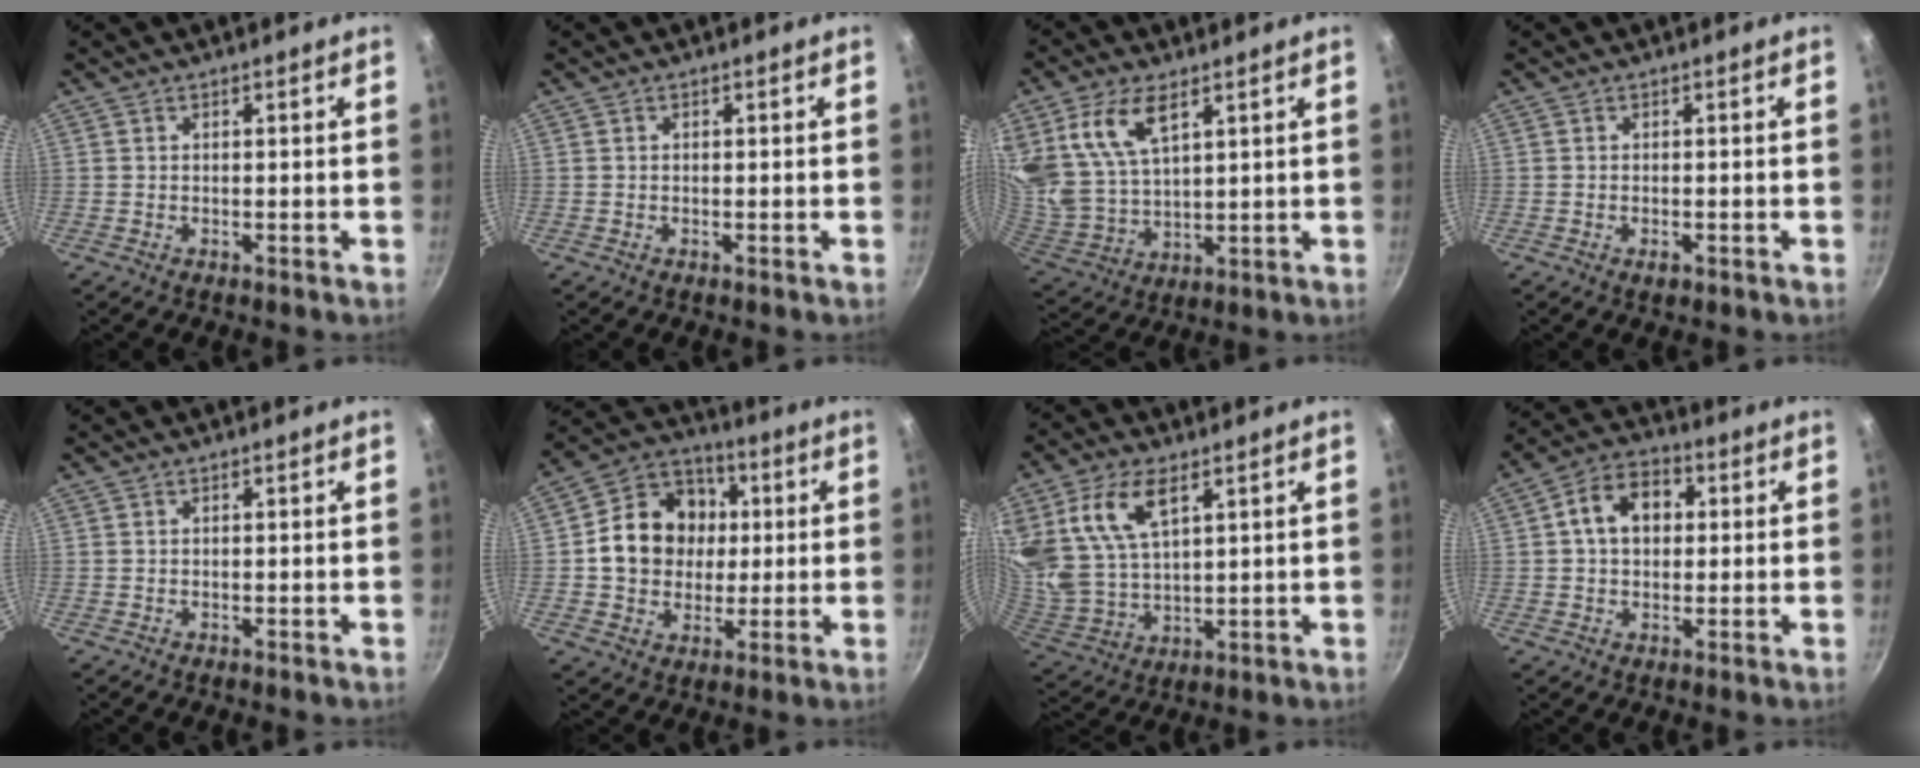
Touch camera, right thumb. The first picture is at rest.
{"total": 0.0}
{"total": 14.4, "force": [6.8, 7.9, 10.0], "torque": [-0.191, -0.034, 0.147]}
{"total": 1.3, "force": [-0.6, 0.6, 1.0], "torque": [-0.019, 0.000, -0.010]}
{"total": 0.0}
{"total": 15.5, "force": [1.3, 13.2, 8.1], "torque": [-0.104, 0.023, 0.016]}
{"total": 16.3, "force": [6.9, 9.2, 11.5], "torque": [-0.225, -0.025, 0.149]}
{"total": 9.8, "force": [1.6, 7.2, 6.5], "torque": [-0.076, 0.022, 0.010]}